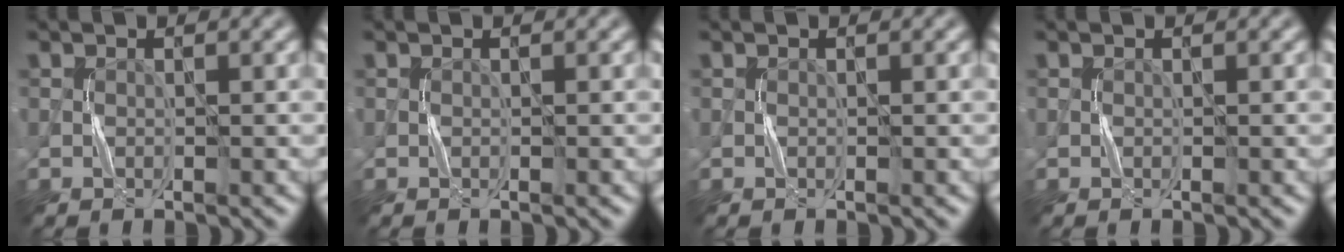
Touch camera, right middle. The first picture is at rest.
{"total": 0.0}
{"total": 0.0}
{"total": 0.0}